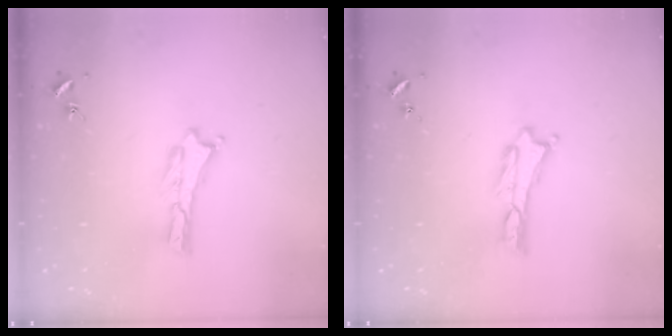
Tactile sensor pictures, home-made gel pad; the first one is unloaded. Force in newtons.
{"total": 0.0}